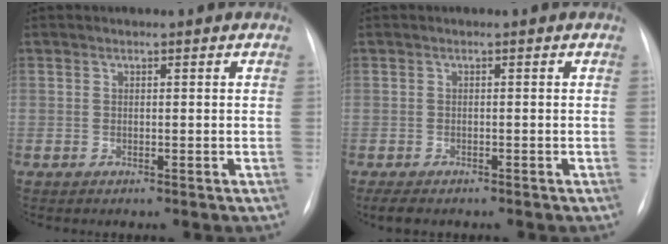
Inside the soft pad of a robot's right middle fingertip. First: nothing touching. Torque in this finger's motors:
{"motor_torque": [0.40, -0.34, 0.00, 0.00]}